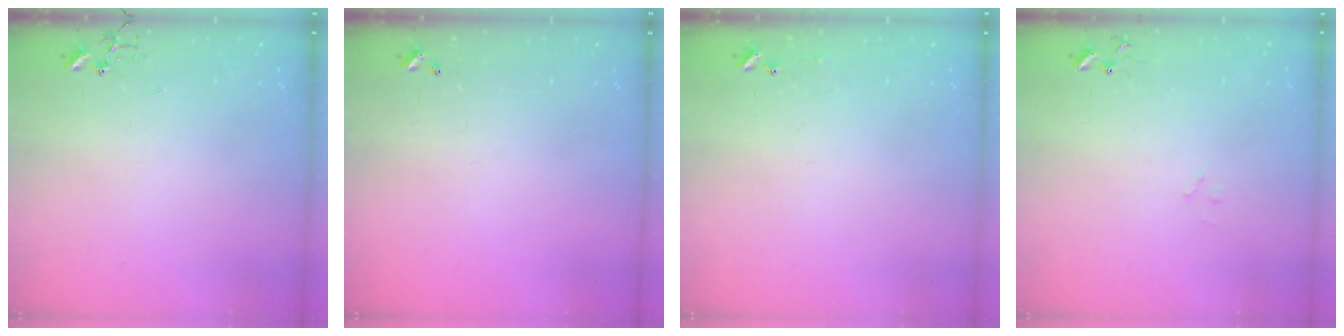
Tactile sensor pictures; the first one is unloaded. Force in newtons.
{"total": 0.0}
{"total": 6.4, "press": 6.3, "slide": 0.5}
{"total": 7.8, "press": 7.8, "slide": 0.7}